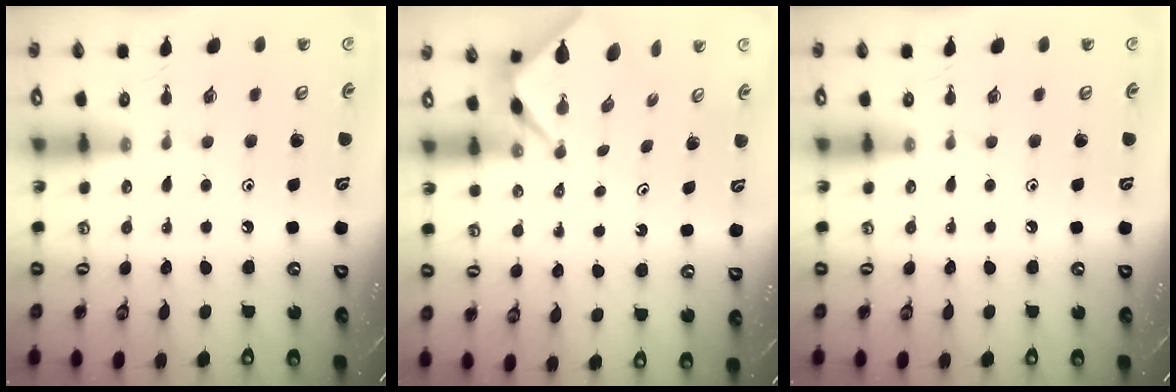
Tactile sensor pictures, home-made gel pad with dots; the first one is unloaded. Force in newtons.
{"total": 2.8, "press": 2.8, "slide": 0.1}
{"total": 0.0}